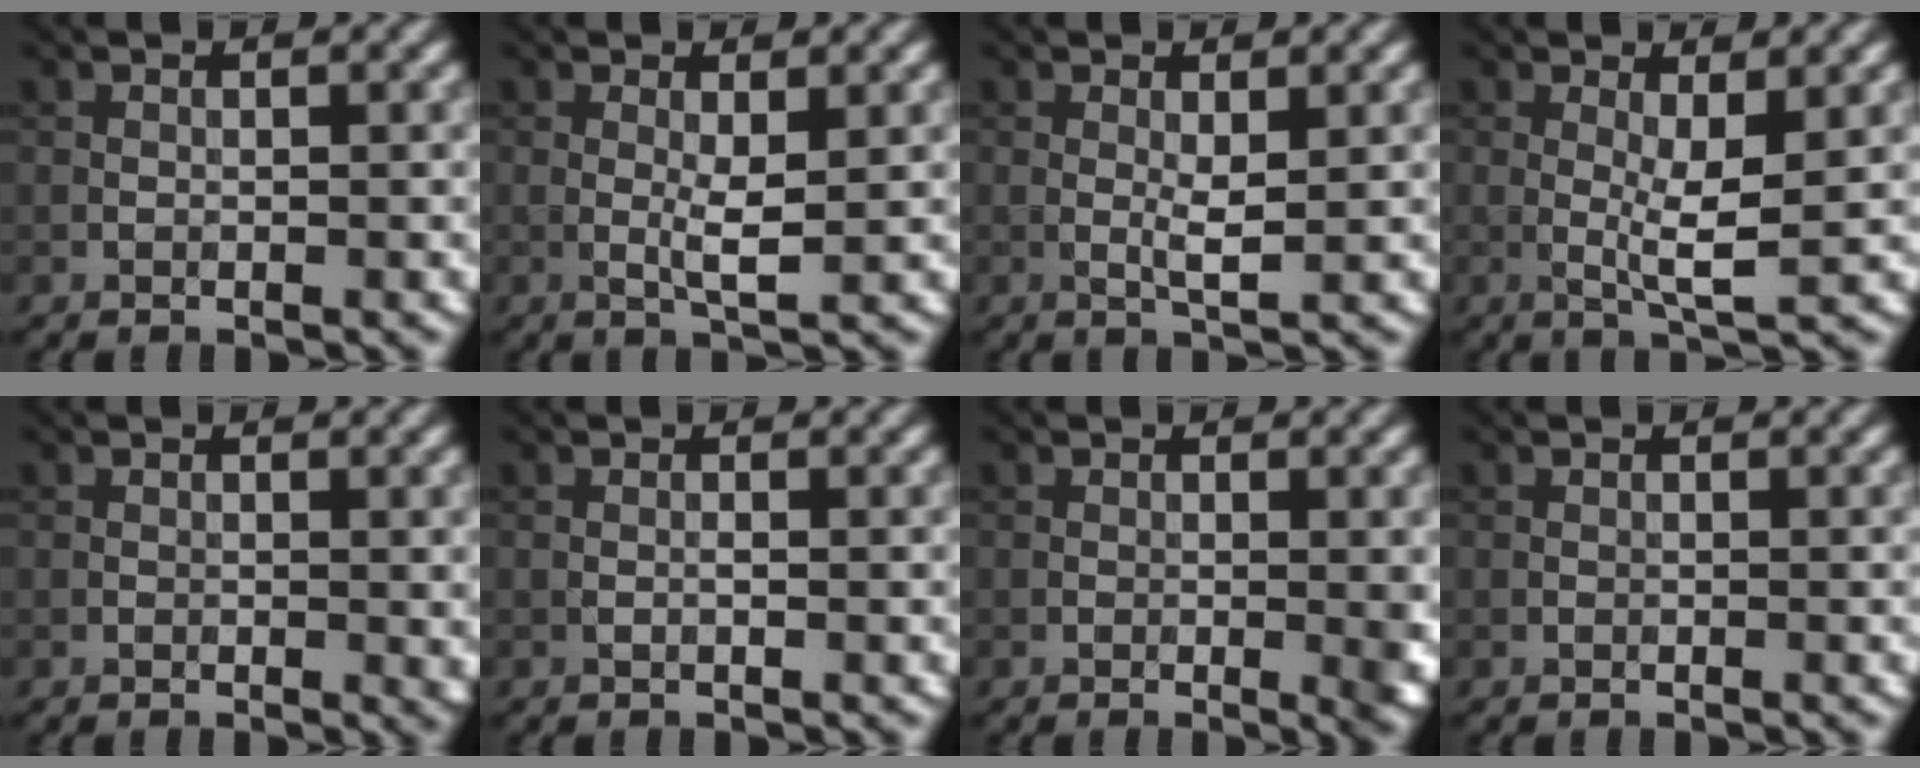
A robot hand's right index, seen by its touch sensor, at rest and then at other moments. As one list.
[{"total": 1.9, "force": [0.2, 0.3, 1.9], "torque": [-0.037, -0.003, 0.005]}, {"total": 1.5, "force": [0.3, 0.3, 1.4], "torque": [-0.030, -0.001, 0.006]}, {"total": 2.9, "force": [0.4, 0.5, 2.8], "torque": [-0.051, -0.010, 0.010]}, {"total": 0.8, "force": [0.2, 0.3, 0.7], "torque": [-0.008, -0.002, 0.006]}, {"total": 0.0}, {"total": 1.7, "force": [0.1, 0.3, 1.7], "torque": [-0.021, -0.006, 0.004]}, {"total": 0.0}]